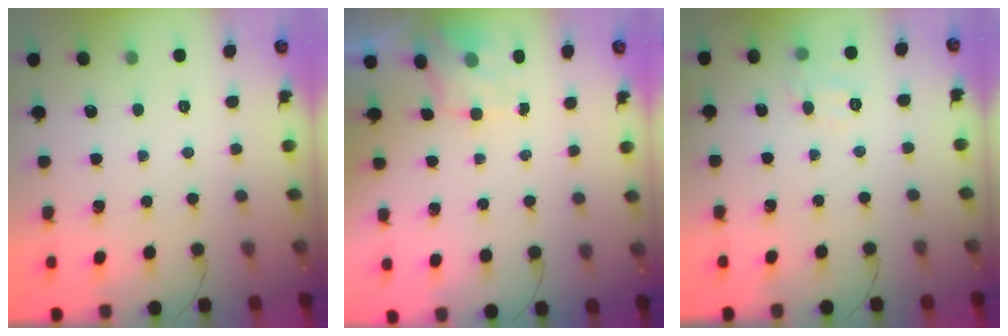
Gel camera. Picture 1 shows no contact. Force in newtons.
{"total": 1.8, "press": 1.5, "slide": 1.0}
{"total": 7.3, "press": 7.2, "slide": 1.1}